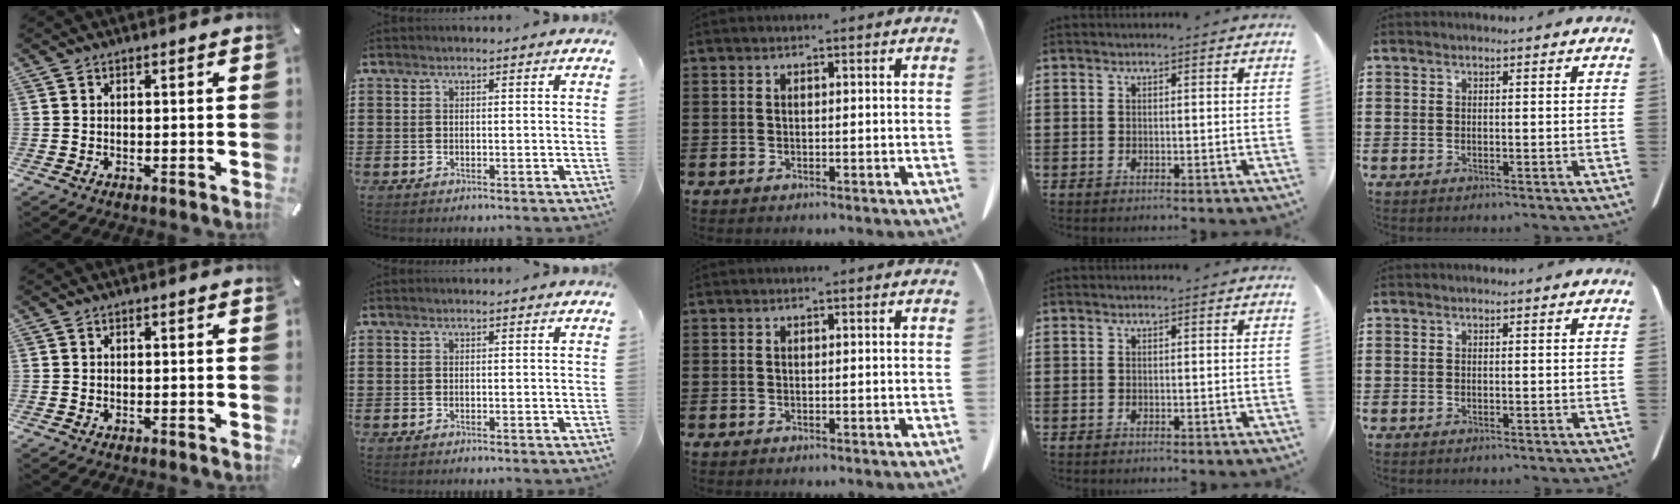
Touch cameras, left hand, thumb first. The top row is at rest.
{}